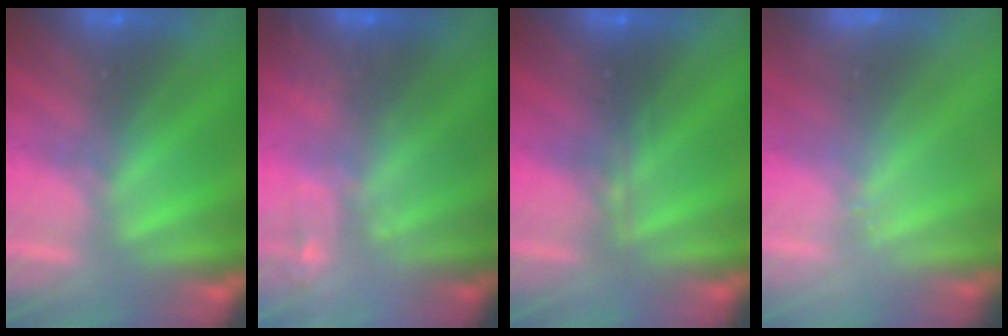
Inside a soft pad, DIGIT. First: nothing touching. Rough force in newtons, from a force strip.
{"total": 2.1}
{"total": 2.3}
{"total": 2.4}